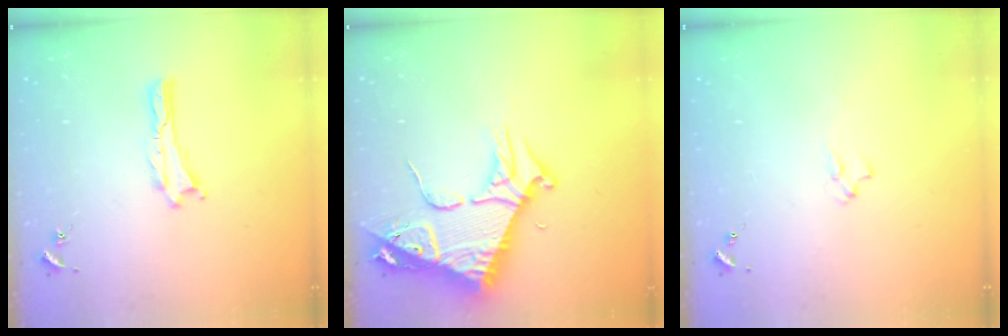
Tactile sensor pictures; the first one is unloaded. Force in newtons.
{"total": 9.9, "press": 9.9, "slide": 1.1}
{"total": 1.3, "press": 1.3, "slide": 0.3}